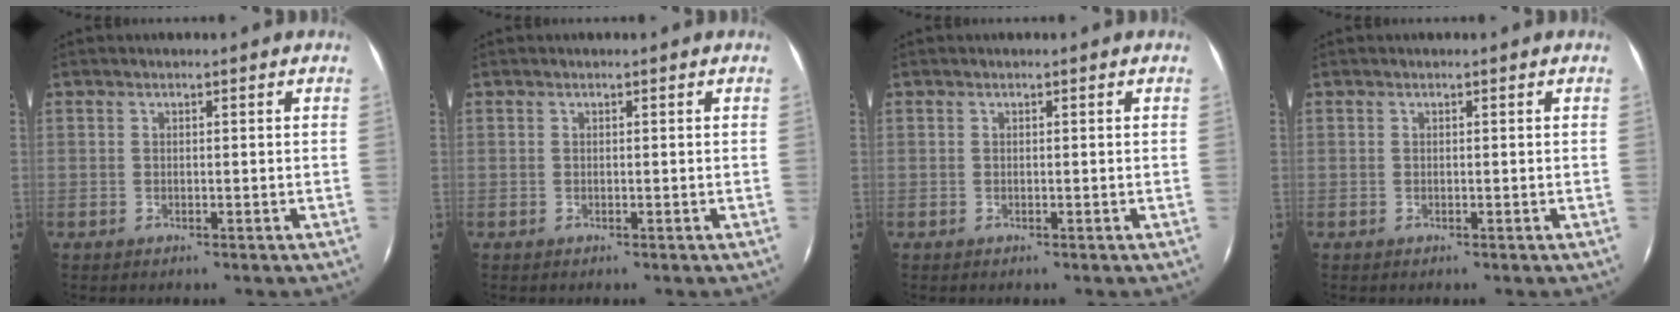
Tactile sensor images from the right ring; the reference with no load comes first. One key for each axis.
{"total": 0.0}
{"total": 0.0}
{"total": 0.0}